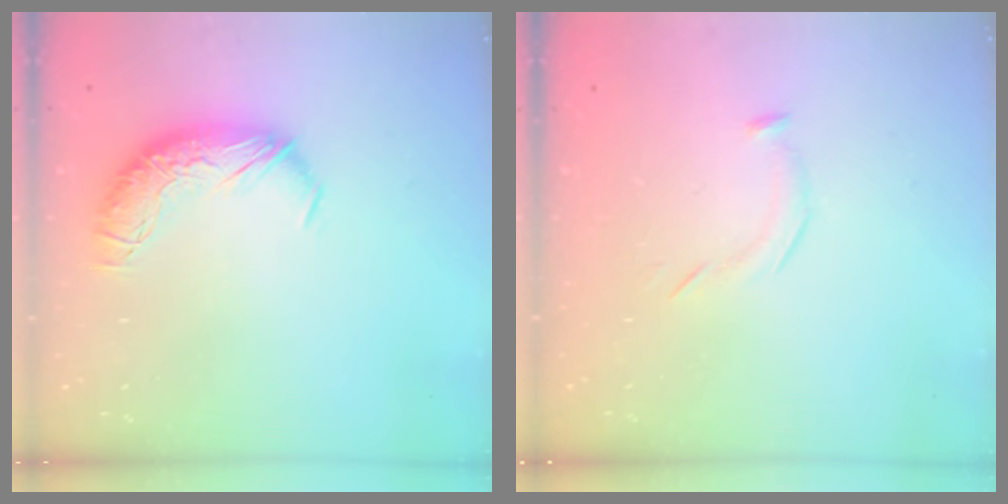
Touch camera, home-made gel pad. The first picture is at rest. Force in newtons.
{"total": 8.1, "press": 8.1, "slide": 0.5}